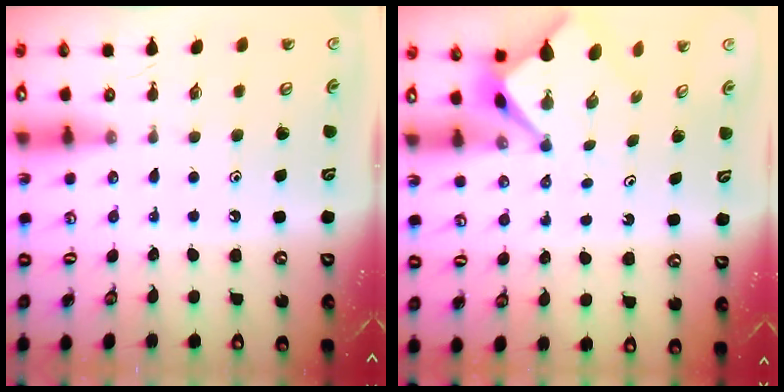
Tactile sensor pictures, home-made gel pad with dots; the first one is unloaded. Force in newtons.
{"total": 3.2, "press": 3.2, "slide": 0.3}